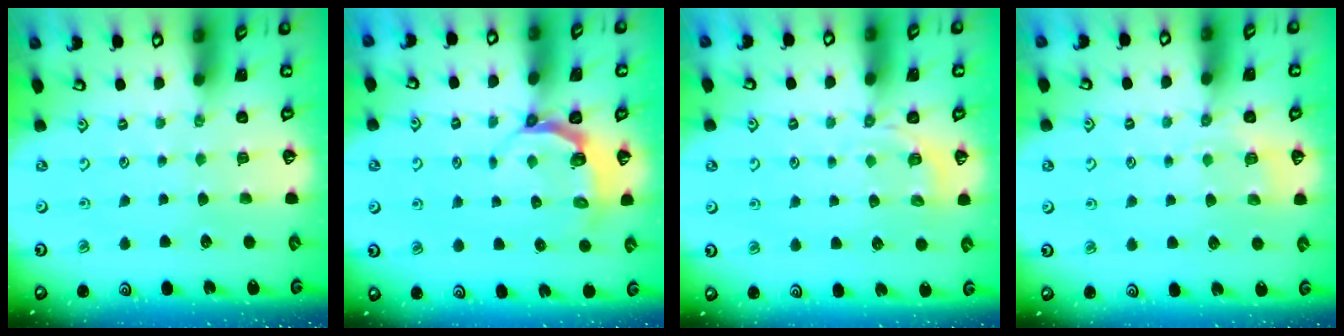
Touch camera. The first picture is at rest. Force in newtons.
{"total": 5.4, "press": 4.7, "slide": 2.7}
{"total": 2.9, "press": 2.2, "slide": 1.8}
{"total": 5.1, "press": 4.9, "slide": 1.5}